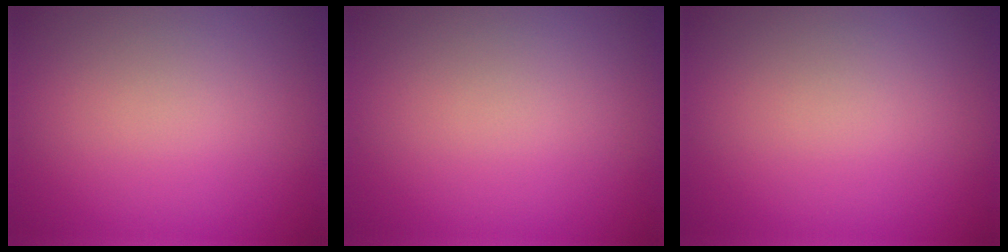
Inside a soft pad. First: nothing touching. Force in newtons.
{"total": 0.0}
{"total": 0.0}